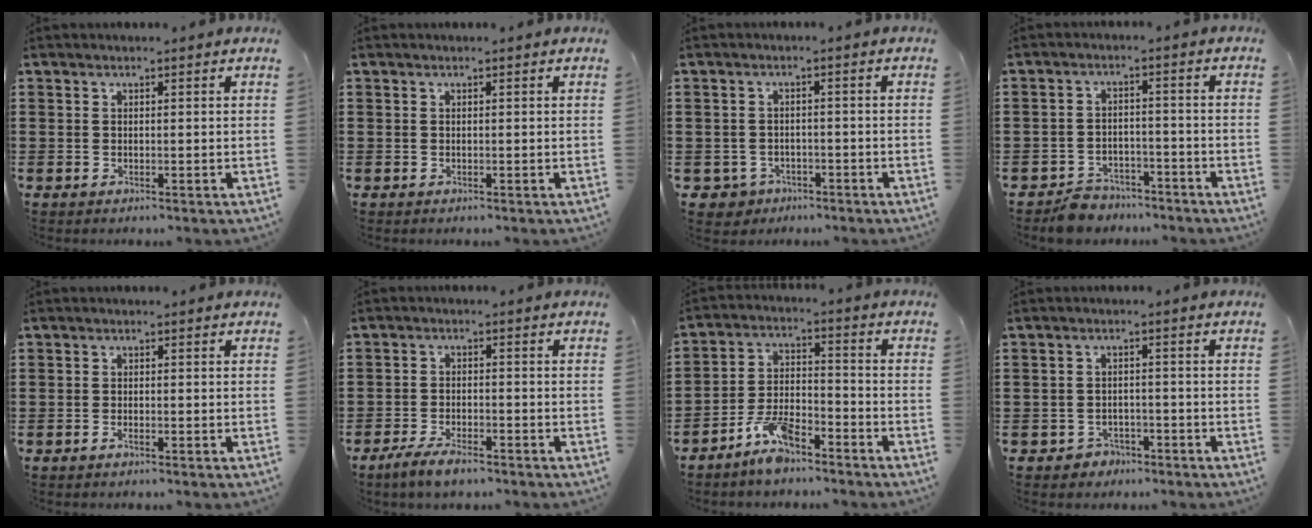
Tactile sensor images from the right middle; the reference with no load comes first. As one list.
[{"total": 0.0}, {"total": 2.5, "force": [-2.0, 1.4, 0.0], "torque": [-0.008, 0.001, -0.046]}, {"total": 4.4, "force": [-4.2, 1.2, 0.1], "torque": [-0.005, 0.009, -0.087]}, {"total": 0.8, "force": [-0.6, 0.2, 0.5], "torque": [-0.013, -0.004, -0.010]}, {"total": 4.1, "force": [-3.4, 1.0, 2.1], "torque": [-0.047, -0.003, -0.069]}, {"total": 7.2, "force": [-5.8, 2.1, 3.7], "torque": [-0.083, 0.006, -0.114]}, {"total": 2.4, "force": [-2.1, 1.1, 0.0], "torque": [-0.008, 0.001, -0.048]}]